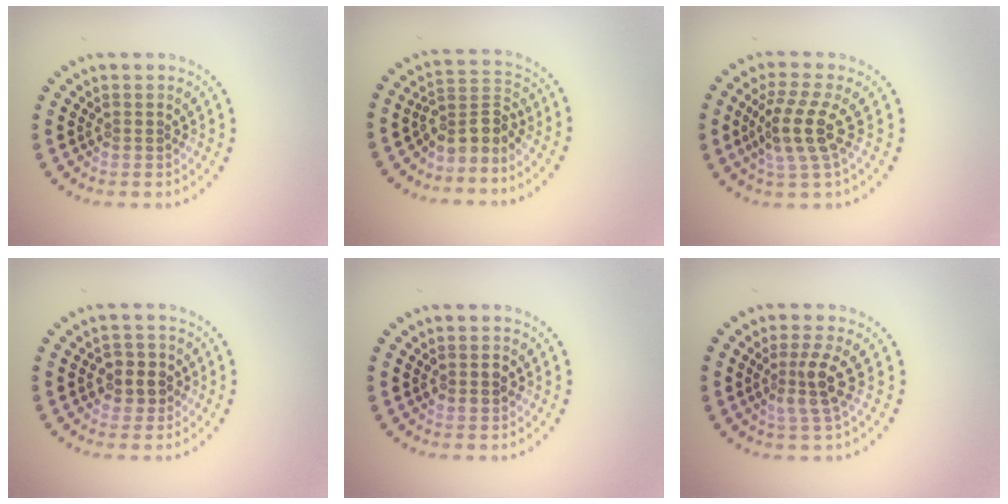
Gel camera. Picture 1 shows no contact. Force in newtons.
{"total": 3.2, "press": 2.3, "slide": 2.2}
{"total": 3.9, "press": 3.2, "slide": 2.2}
{"total": 2.7, "press": 2.6, "slide": 0.8}
{"total": 1.4, "press": 1.4, "slide": 0.1}
{"total": 3.0, "press": 2.5, "slide": 1.6}